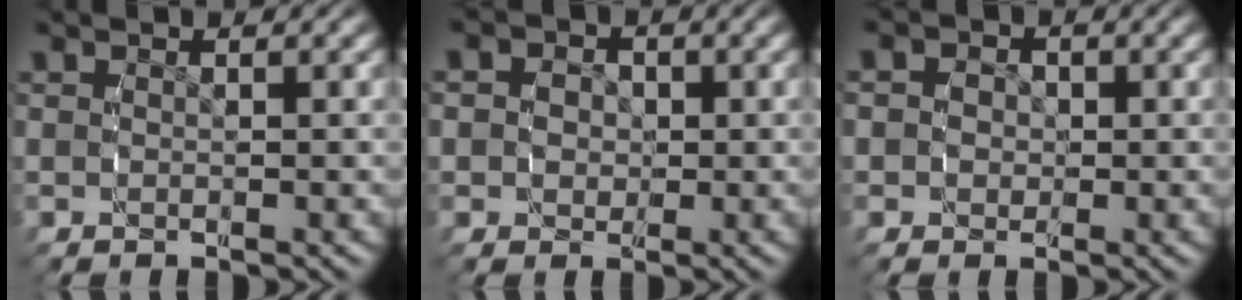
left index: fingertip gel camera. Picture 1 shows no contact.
{"total": 3.7, "force": [0.3, 3.4, 1.4], "torque": [-0.034, -0.013, 0.006]}
{"total": 2.8, "force": [0.0, 2.6, 0.8], "torque": [-0.021, -0.005, -0.004]}